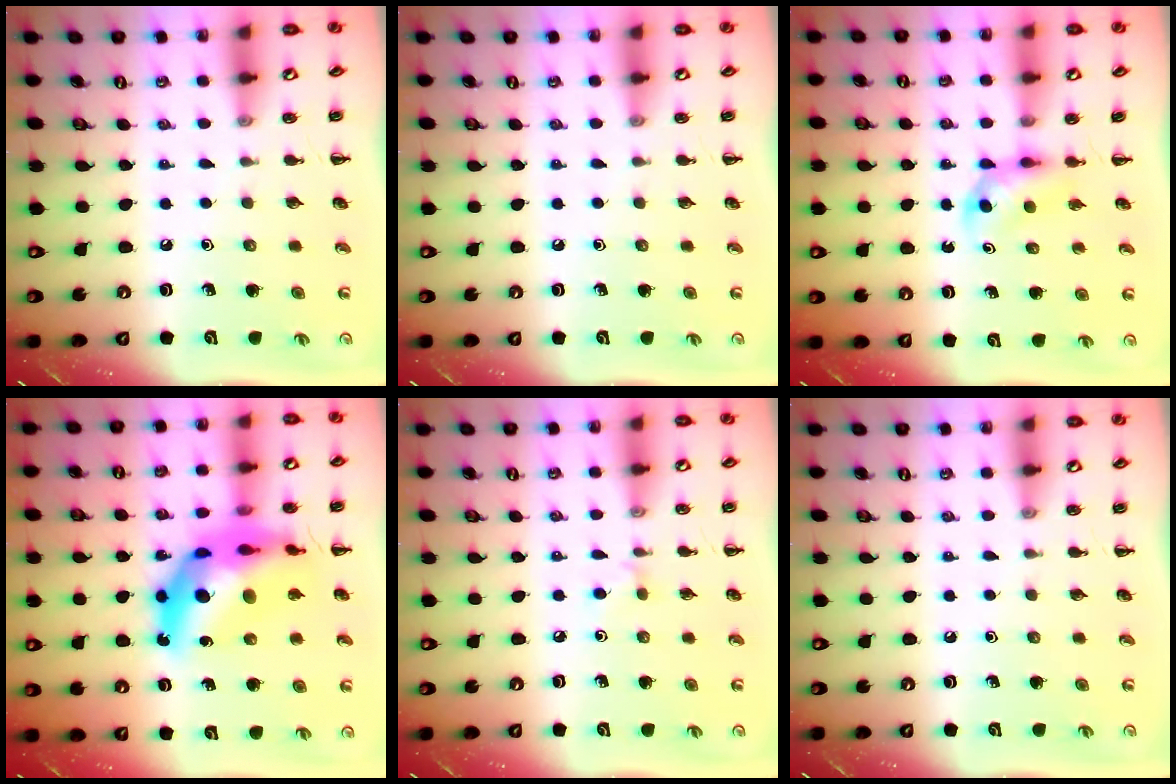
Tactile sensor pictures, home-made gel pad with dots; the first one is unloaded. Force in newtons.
{"total": 0.0}
{"total": 3.7, "press": 3.5, "slide": 1.3}
{"total": 18.4, "press": 17.7, "slide": 5.1}
{"total": 4.0, "press": 3.7, "slide": 1.5}
{"total": 0.0}